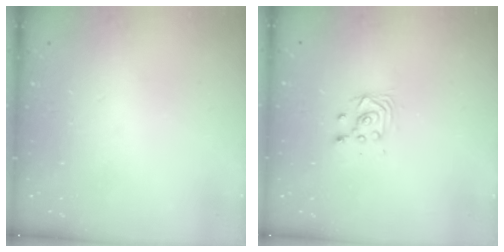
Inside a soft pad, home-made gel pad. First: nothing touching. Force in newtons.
{"total": 3.3, "press": 3.3, "slide": 0.4}